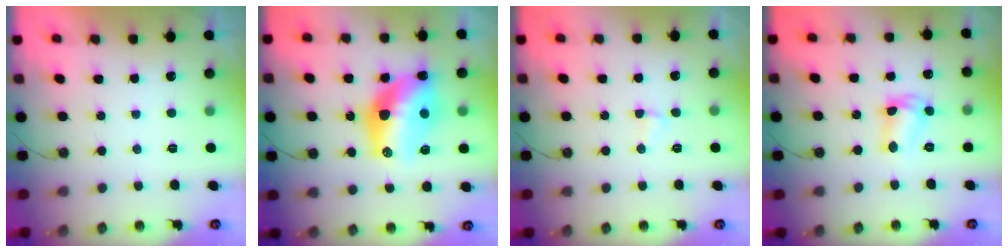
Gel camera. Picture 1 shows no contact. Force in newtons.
{"total": 15.4, "press": 15.4, "slide": 1.1}
{"total": 2.5, "press": 2.5, "slide": 0.7}
{"total": 7.9, "press": 7.8, "slide": 0.6}